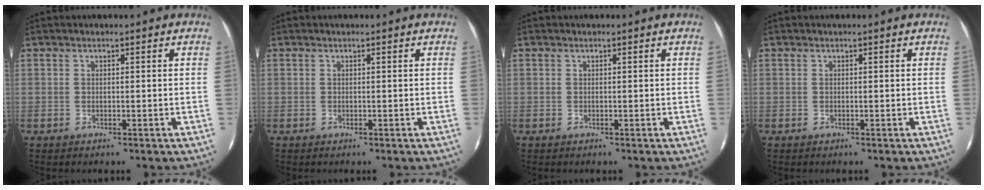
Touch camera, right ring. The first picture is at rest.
{"total": 0.0}
{"total": 0.0}
{"total": 0.0}